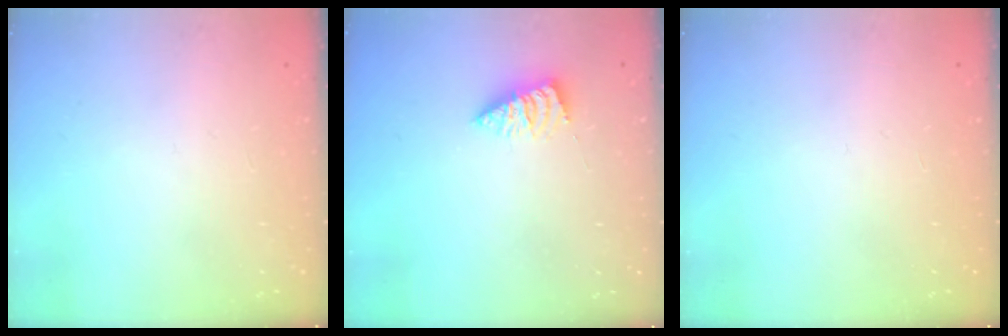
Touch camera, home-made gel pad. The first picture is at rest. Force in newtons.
{"total": 2.3, "press": 2.3, "slide": 0.4}
{"total": 0.0}